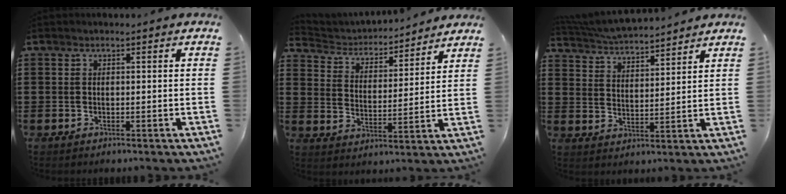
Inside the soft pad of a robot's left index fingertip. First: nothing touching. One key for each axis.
{"total": 3.4, "fx": 3.3, "fy": 1.0, "fz": 0.2, "tx": -0.027, "ty": -0.027, "tz": 0.048}
{"total": 5.3, "fx": 5.2, "fy": 0.2, "fz": 1.0, "tx": -0.041, "ty": -0.025, "tz": 0.093}